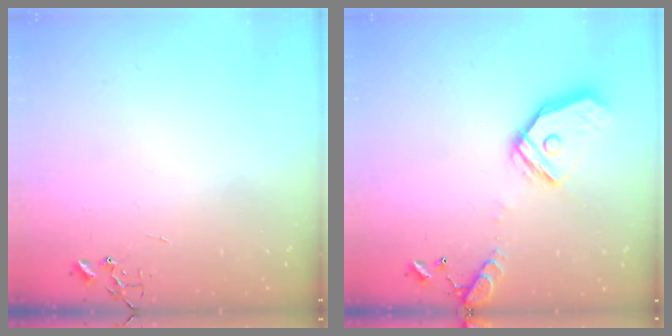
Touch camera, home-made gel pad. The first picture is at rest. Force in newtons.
{"total": 16.6, "press": 16.4, "slide": 2.8}